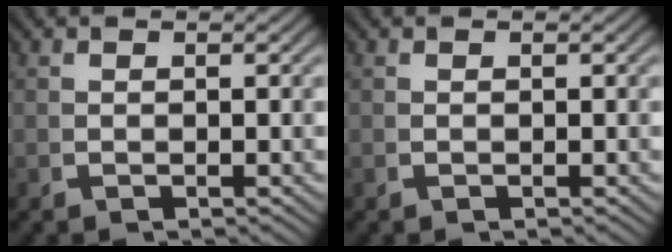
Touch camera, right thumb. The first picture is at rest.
{"total": 0.0}